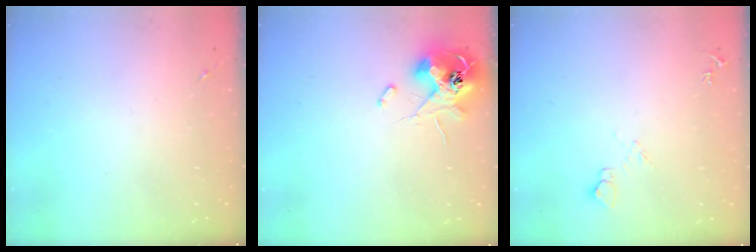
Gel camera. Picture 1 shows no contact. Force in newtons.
{"total": 12.4, "press": 12.4, "slide": 1.0}
{"total": 6.7, "press": 6.7, "slide": 0.8}